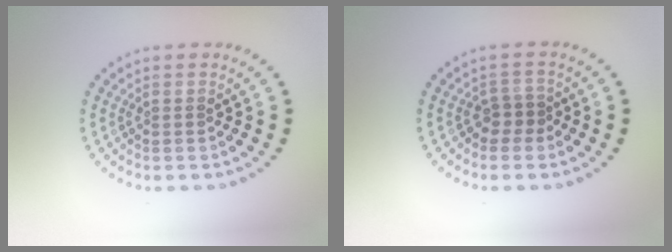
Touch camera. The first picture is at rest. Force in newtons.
{"total": 1.7, "press": 1.3, "slide": 1.1}